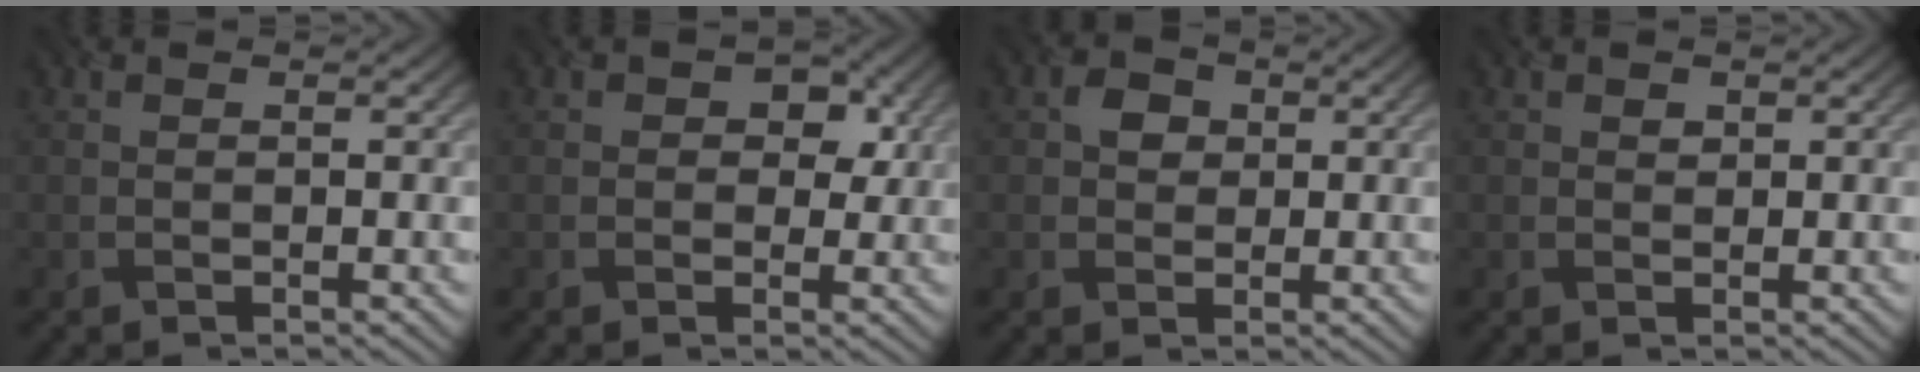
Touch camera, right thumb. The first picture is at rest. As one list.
[{"total": 3.7, "force": [1.1, 2.8, 2.1], "torque": [-0.026, -0.002, 0.005]}, {"total": 2.7, "force": [0.5, 2.4, 1.2], "torque": [-0.022, 0.003, 0.002]}, {"total": 0.8, "force": [0.5, 0.6, 0.3], "torque": [-0.006, -0.004, 0.009]}]